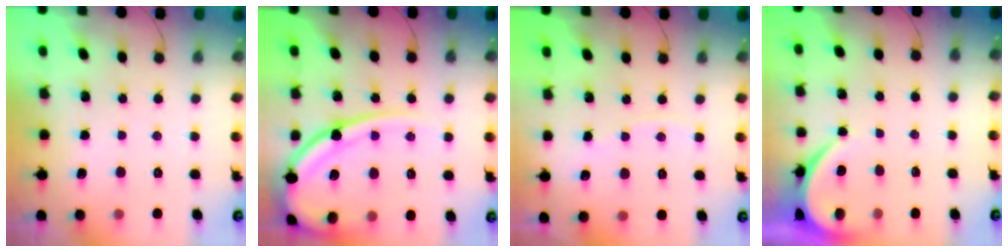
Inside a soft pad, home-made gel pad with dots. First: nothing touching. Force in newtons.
{"total": 17.4, "press": 17.3, "slide": 1.7}
{"total": 2.0, "press": 2.0, "slide": 0.4}
{"total": 3.9, "press": 3.9, "slide": 0.6}